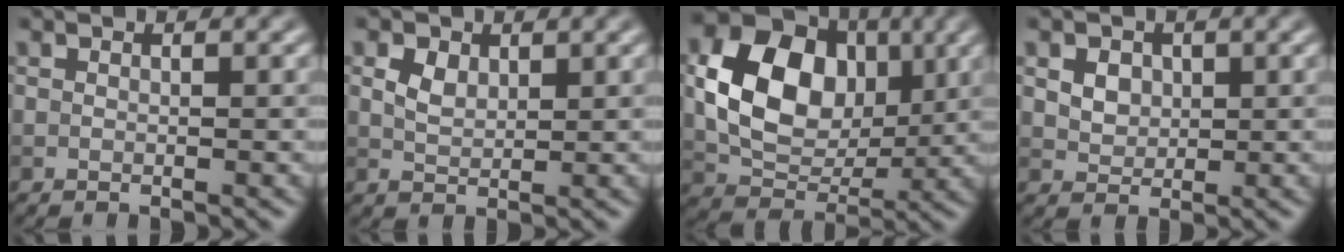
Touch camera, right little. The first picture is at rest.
{"total": 1.9, "force": [0.9, 1.3, 1.2], "torque": [-0.032, 0.000, 0.018]}
{"total": 10.4, "force": [1.3, 7.6, 6.9], "torque": [-0.136, 0.001, 0.026]}
{"total": 3.2, "force": [1.2, 2.4, 1.7], "torque": [-0.043, 0.010, 0.020]}